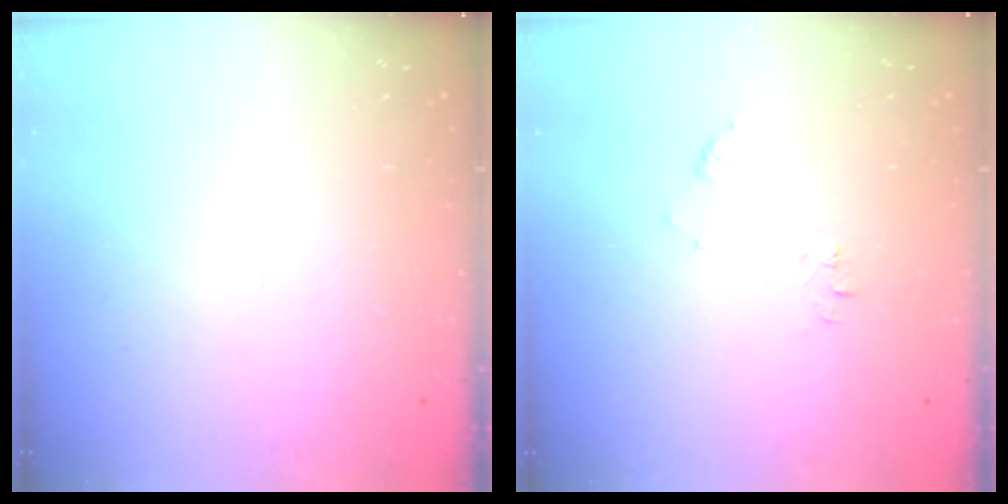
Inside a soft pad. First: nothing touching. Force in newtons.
{"total": 6.2, "press": 6.2, "slide": 0.5}